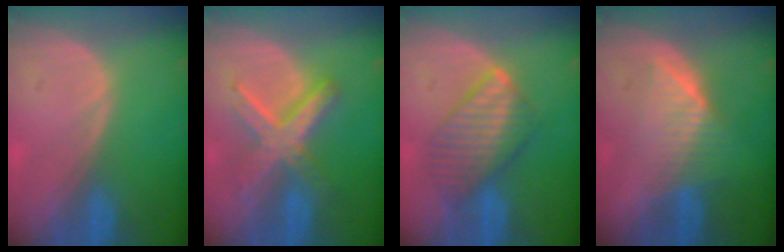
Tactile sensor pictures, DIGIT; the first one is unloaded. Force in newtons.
{"total": 7.6, "press": 7.6, "slide": 0.5}
{"total": 7.1, "press": 7.1, "slide": 0.3}
{"total": 6.4, "press": 6.0, "slide": 2.2}